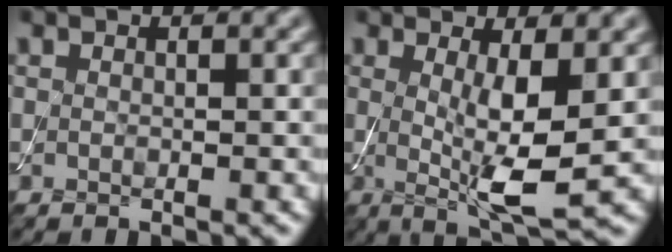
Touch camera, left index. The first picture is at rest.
{"total": 5.7, "force": [0.0, 1.2, 5.5], "torque": [-0.094, -0.015, 0.005]}